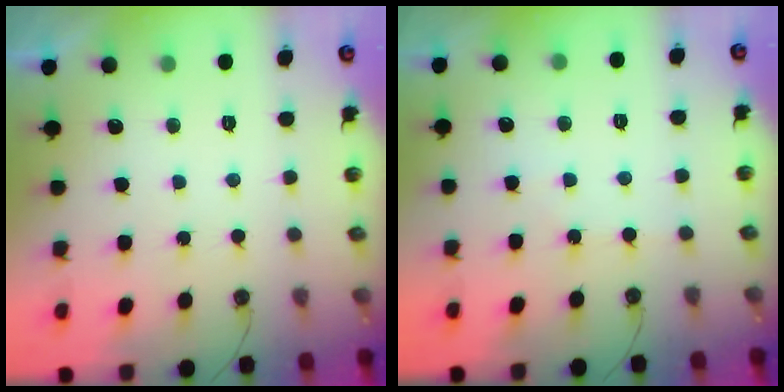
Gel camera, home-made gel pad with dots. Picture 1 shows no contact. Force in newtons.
{"total": 2.7, "press": 2.7, "slide": 0.4}